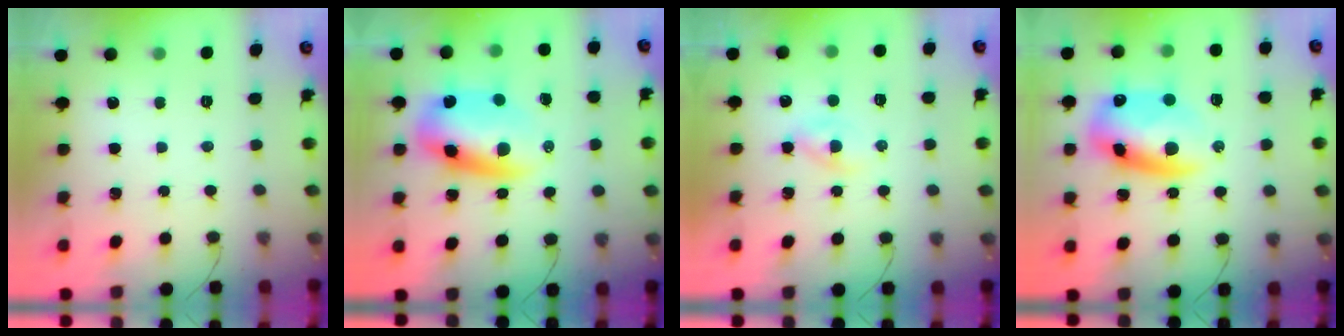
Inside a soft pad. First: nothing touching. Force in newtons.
{"total": 10.3, "press": 9.9, "slide": 2.9}
{"total": 1.9, "press": 1.6, "slide": 0.9}
{"total": 12.9, "press": 12.5, "slide": 3.2}